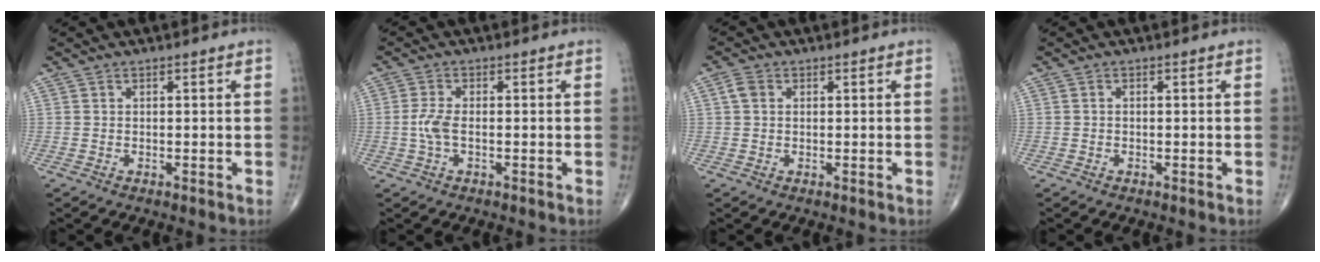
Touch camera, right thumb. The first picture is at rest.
{"total": 3.3, "force": [-0.5, 1.4, 3.0], "torque": [-0.077, 0.004, -0.013]}
{"total": 2.2, "force": [0.5, 1.7, 1.3], "torque": [-0.025, 0.007, 0.009]}
{"total": 0.0}